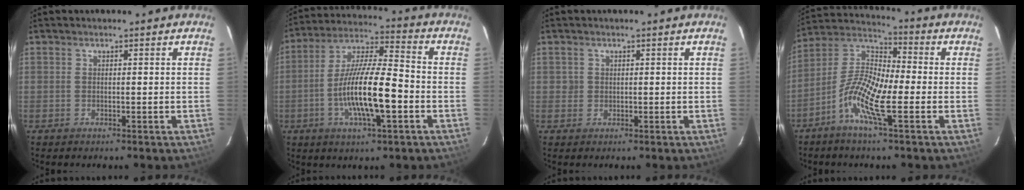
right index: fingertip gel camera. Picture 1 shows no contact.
{"total": 14.7, "force": [-4.2, 3.1, 13.8], "torque": [-0.266, -0.005, -0.080]}
{"total": 1.2, "force": [0.1, 1.2, -0.1], "torque": [0.006, 0.002, 0.003]}
{"total": 11.1, "force": [-4.5, 2.7, 9.8], "torque": [-0.208, 0.005, -0.102]}